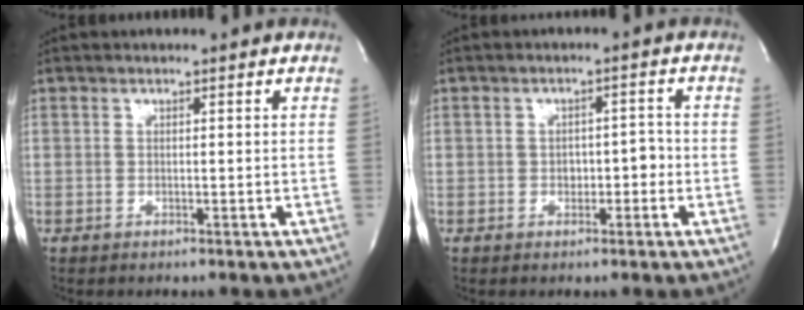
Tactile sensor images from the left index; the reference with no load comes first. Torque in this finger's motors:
{"motor_torque": [-0.11, 0.14, 0.00, 0.00]}